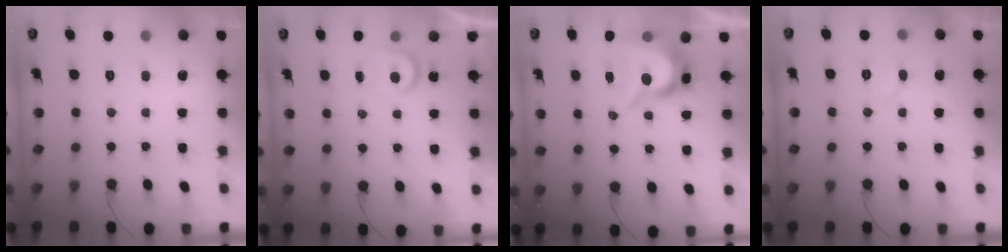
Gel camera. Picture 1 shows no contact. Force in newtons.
{"total": 3.4, "press": 3.4, "slide": 0.4}
{"total": 10.0, "press": 10.0, "slide": 0.9}
{"total": 5.6, "press": 5.6, "slide": 0.7}